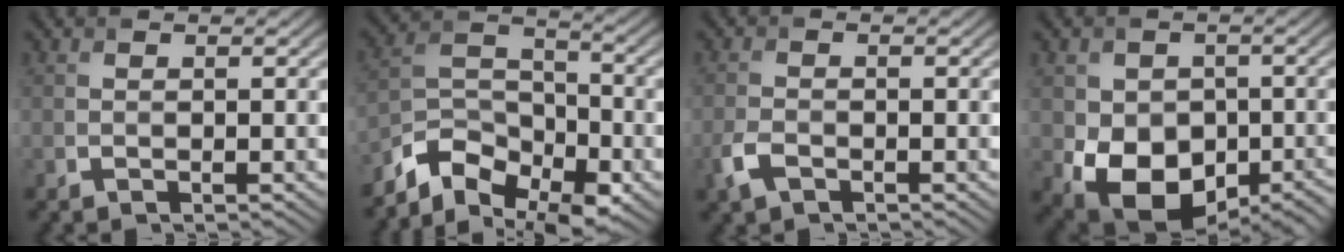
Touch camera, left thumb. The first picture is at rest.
{"total": 9.8, "force": [-7.2, 4.8, 4.6], "torque": [-0.087, -0.009, -0.145]}
{"total": 2.8, "force": [-1.6, 1.6, 1.7], "torque": [-0.044, -0.004, -0.037]}
{"total": 10.6, "force": [-2.8, 8.0, 6.5], "torque": [-0.110, -0.029, -0.043]}